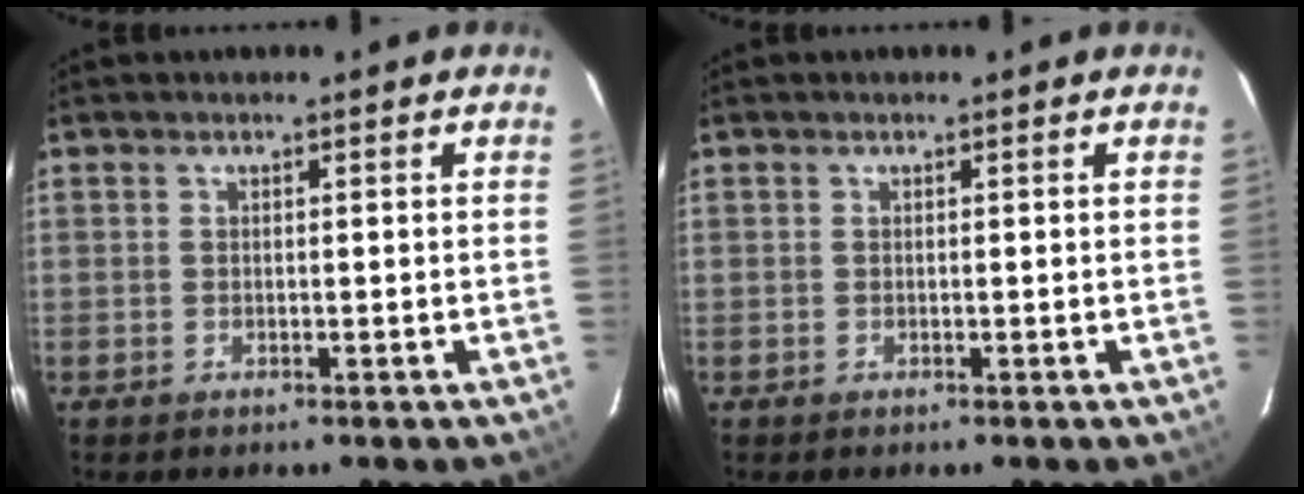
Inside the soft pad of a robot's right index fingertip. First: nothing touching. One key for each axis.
{"total": 0.0}